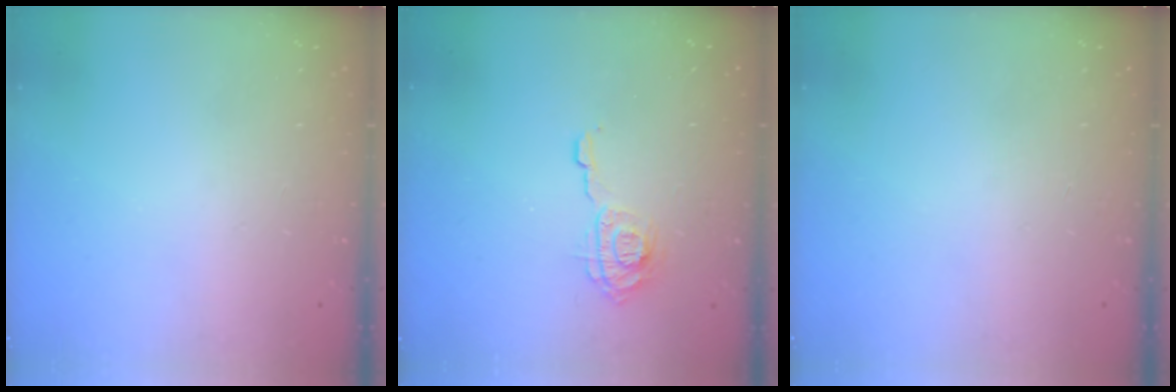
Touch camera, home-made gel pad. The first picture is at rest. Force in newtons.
{"total": 9.5, "press": 9.4, "slide": 0.6}
{"total": 0.0}